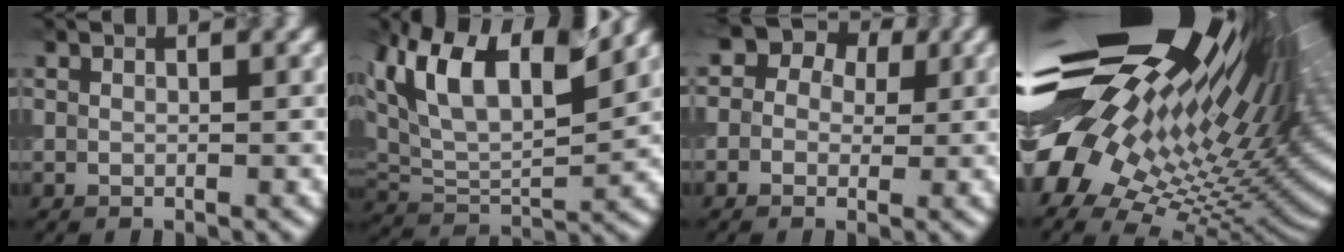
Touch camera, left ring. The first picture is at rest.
{"total": 12.3, "force": [6.8, 5.3, 8.8], "torque": [-0.165, 0.024, 0.116]}
{"total": 7.1, "force": [2.5, 5.7, 3.4], "torque": [-0.023, 0.037, -0.017]}
{"total": 18.8, "force": [6.2, 9.3, 15.1], "torque": [-0.265, 0.026, 0.127]}